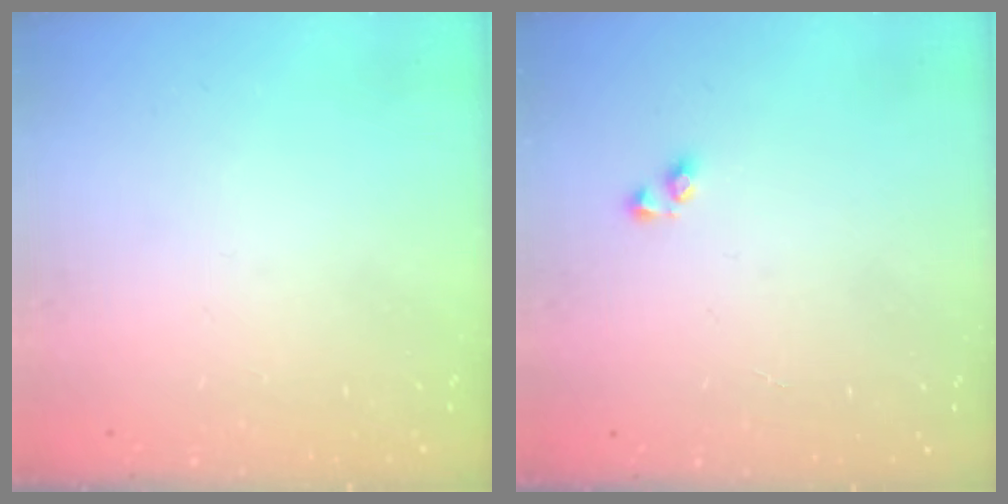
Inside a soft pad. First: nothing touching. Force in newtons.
{"total": 2.9, "press": 2.9, "slide": 0.3}